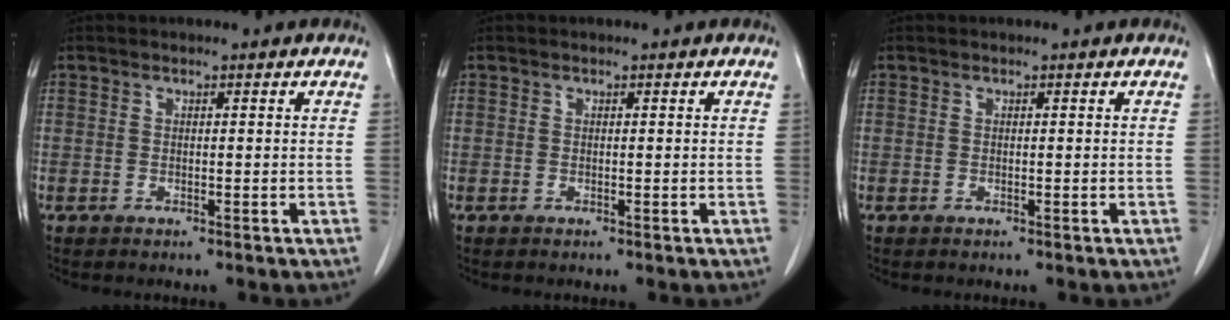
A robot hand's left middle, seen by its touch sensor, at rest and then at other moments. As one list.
[{"total": 0.0}, {"total": 0.0}]